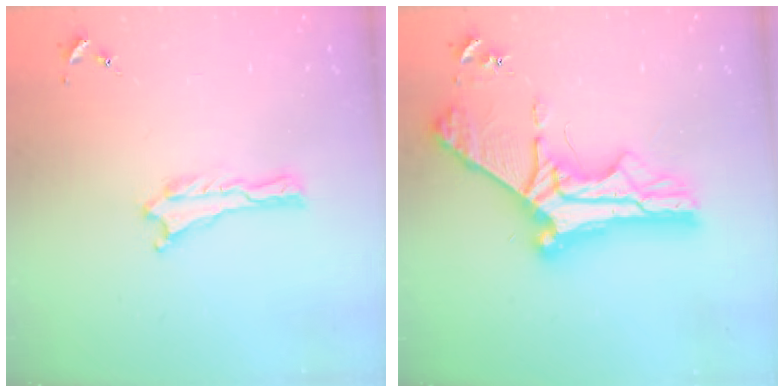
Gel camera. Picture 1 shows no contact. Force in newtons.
{"total": 11.8, "press": 11.7, "slide": 1.2}